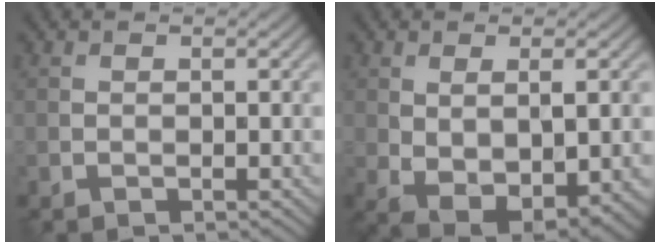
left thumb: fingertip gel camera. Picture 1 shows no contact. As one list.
[{"total": 7.1, "force": [-0.7, 3.4, 6.2], "torque": [-0.124, -0.023, 0.005]}]